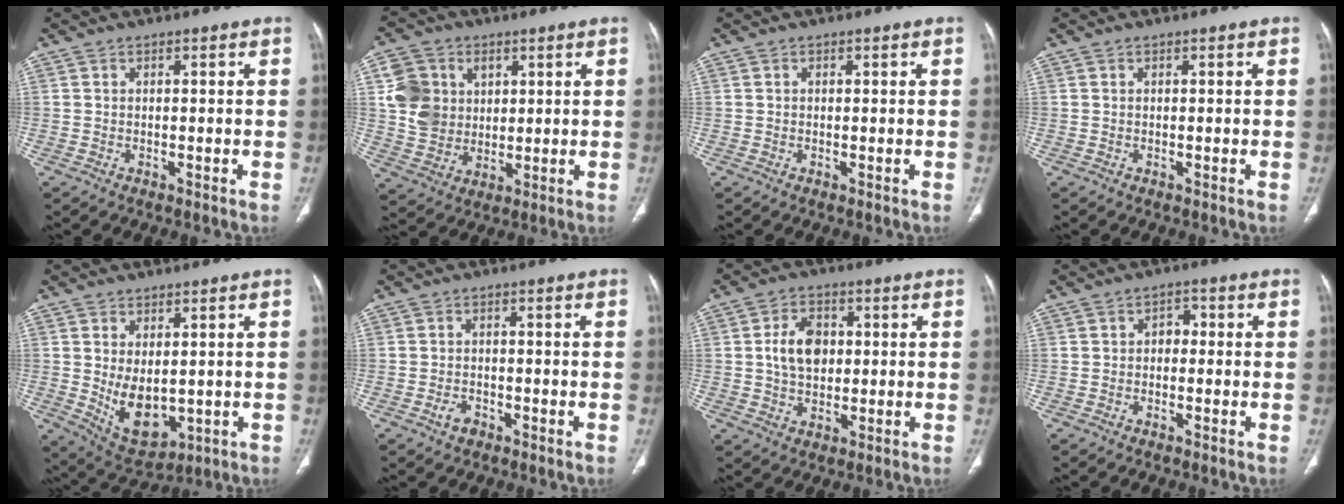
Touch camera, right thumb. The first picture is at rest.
{"total": 10.8, "force": [2.7, 9.3, 4.6], "torque": [-0.061, -0.005, 0.057]}
{"total": 0.0}
{"total": 0.0}
{"total": 9.1, "force": [-0.1, 5.4, 7.4], "torque": [-0.107, -0.015, 0.026]}
{"total": 2.2, "force": [-1.3, 1.4, 1.2], "torque": [-0.020, 0.009, -0.020]}
{"total": 8.0, "force": [0.9, 5.6, 5.6], "torque": [-0.080, 0.003, 0.016]}
{"total": 2.5, "force": [-0.1, 1.9, 1.6], "torque": [-0.009, 0.012, -0.011]}